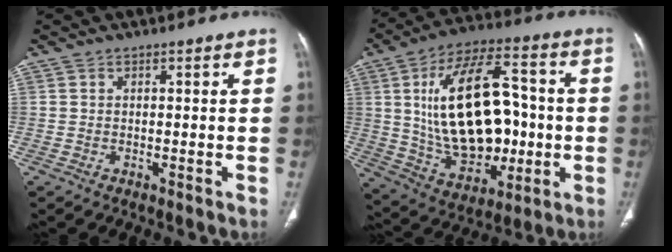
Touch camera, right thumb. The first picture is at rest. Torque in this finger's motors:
{"motor_torque": [2.39, 2.62, 2.64, -0.13, 0.61]}